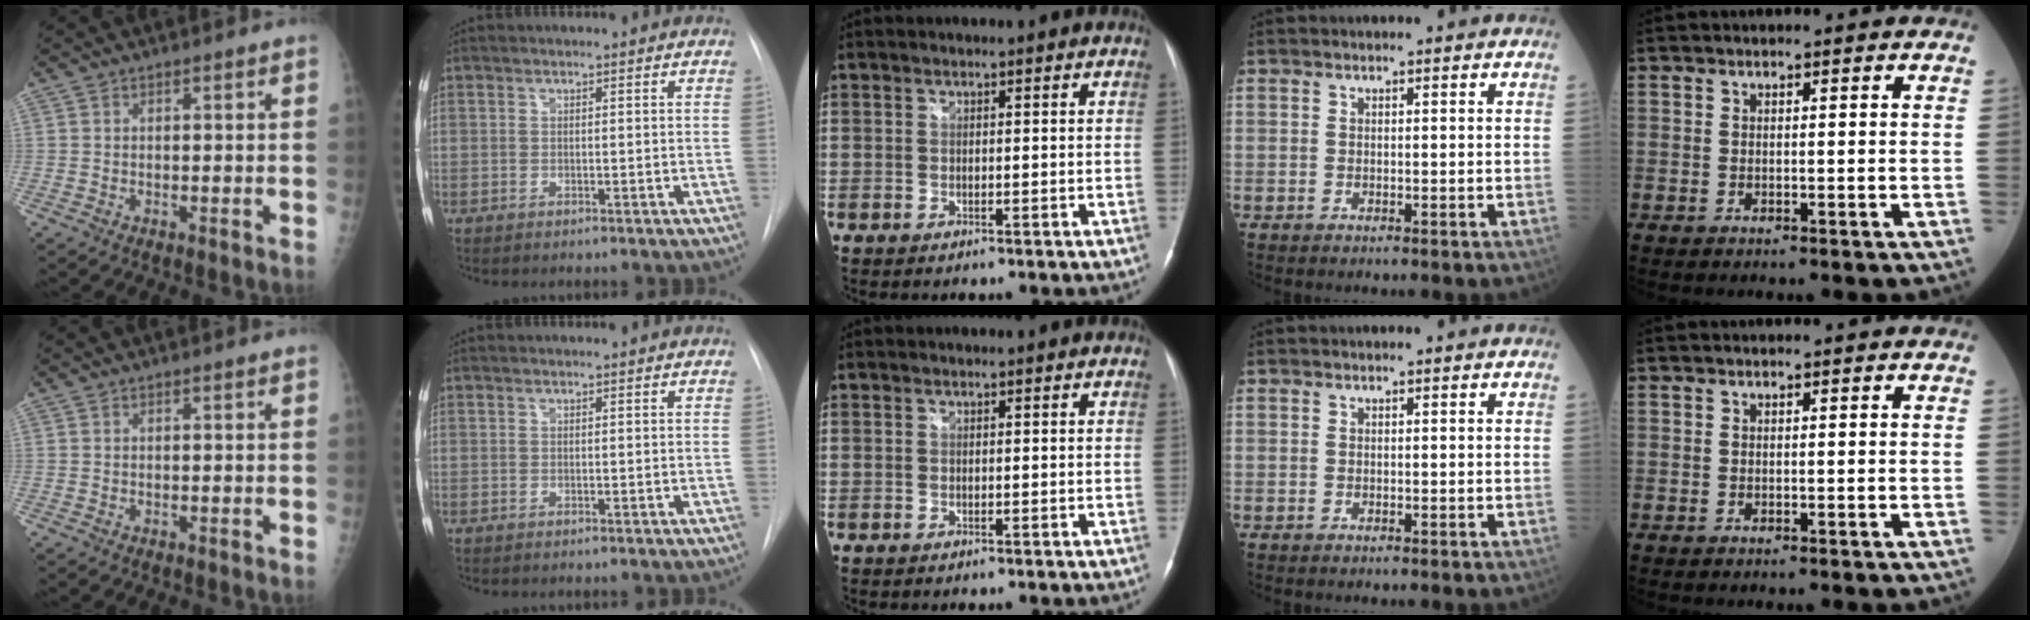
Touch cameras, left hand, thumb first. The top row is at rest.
{}